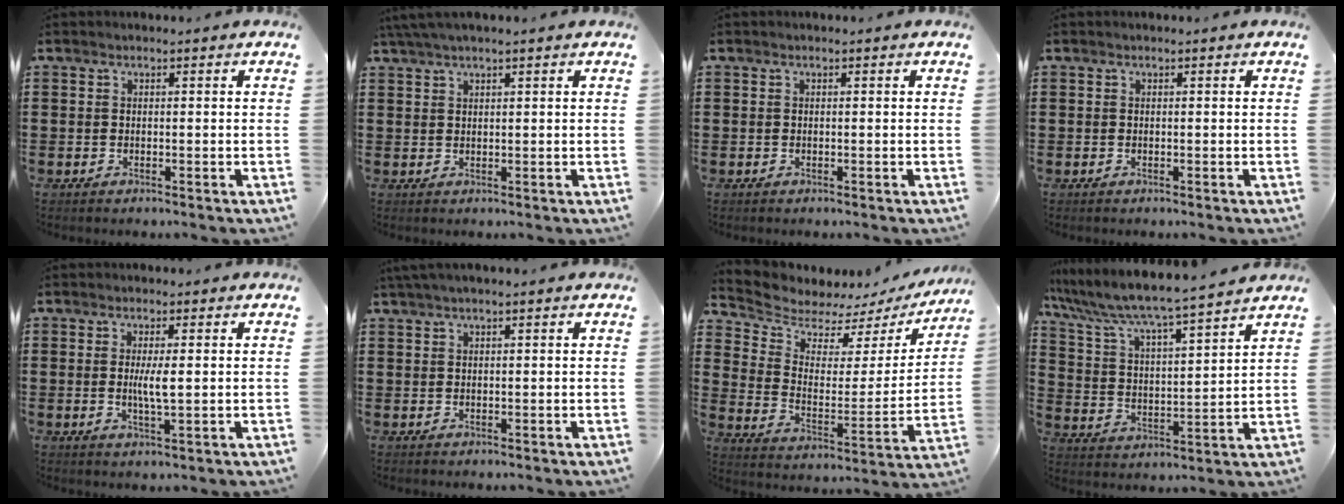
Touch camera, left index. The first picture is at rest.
{"total": 2.3, "force": [1.7, -0.1, 1.5], "torque": [-0.031, 0.000, 0.032]}
{"total": 0.0}
{"total": 0.0}
{"total": 3.7, "force": [0.3, 0.5, 3.6], "torque": [-0.069, -0.002, 0.003]}
{"total": 1.5, "force": [1.0, -0.1, 1.1], "torque": [-0.020, -0.001, 0.019]}
{"total": 5.5, "force": [5.1, 2.0, 0.7], "torque": [-0.050, -0.041, 0.085]}
{"total": 6.1, "force": [5.7, -0.2, 2.2], "torque": [-0.071, -0.043, 0.089]}